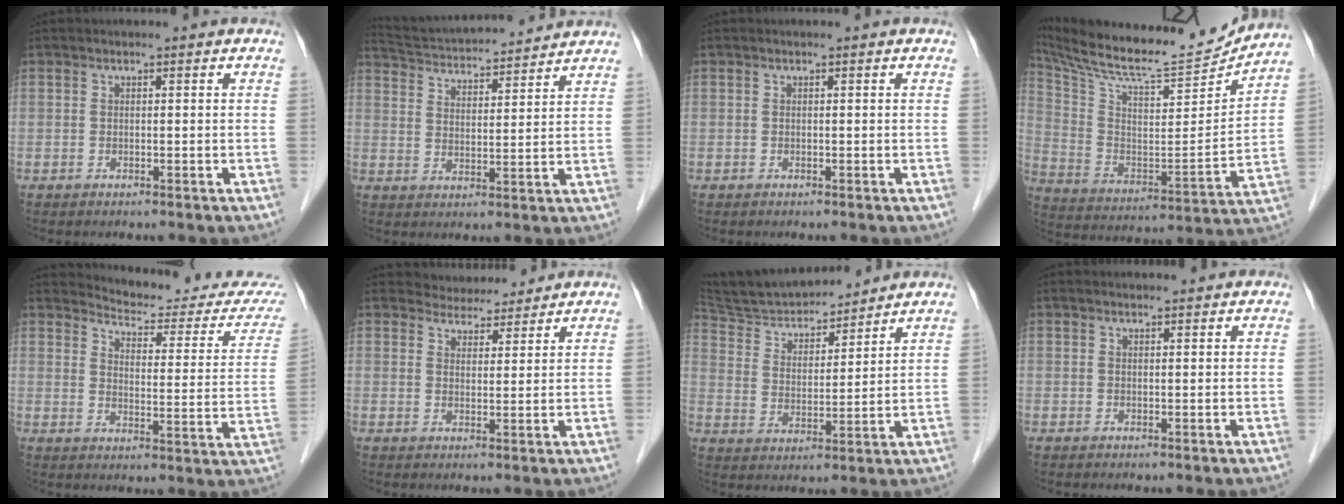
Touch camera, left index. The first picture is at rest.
{"total": 14.7, "force": [13.9, 1.5, 4.5], "torque": [-0.084, 0.024, 0.219]}
{"total": 0.0}
{"total": 22.7, "force": [21.2, 1.9, 7.8], "torque": [-0.155, -0.045, 0.332]}
{"total": 17.0, "force": [16.7, 1.9, 2.6], "torque": [-0.020, -0.088, 0.182]}
{"total": 4.4, "force": [4.2, 1.1, -0.2], "torque": [0.000, 0.008, 0.066]}
{"total": 13.4, "force": [12.6, 2.5, 4.0], "torque": [-0.069, 0.007, 0.223]}
{"total": 1.1, "force": [1.1, 0.1, 0.2], "torque": [-0.008, 0.006, 0.021]}